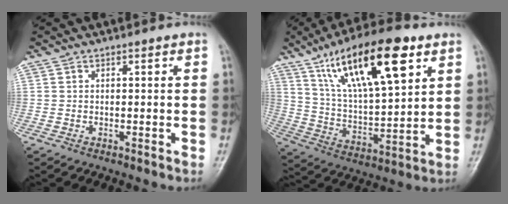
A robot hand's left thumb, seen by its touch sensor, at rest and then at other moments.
{"total": 21.8, "force": [11.1, 7.3, 17.2], "torque": [-0.271, -0.028, 0.199]}